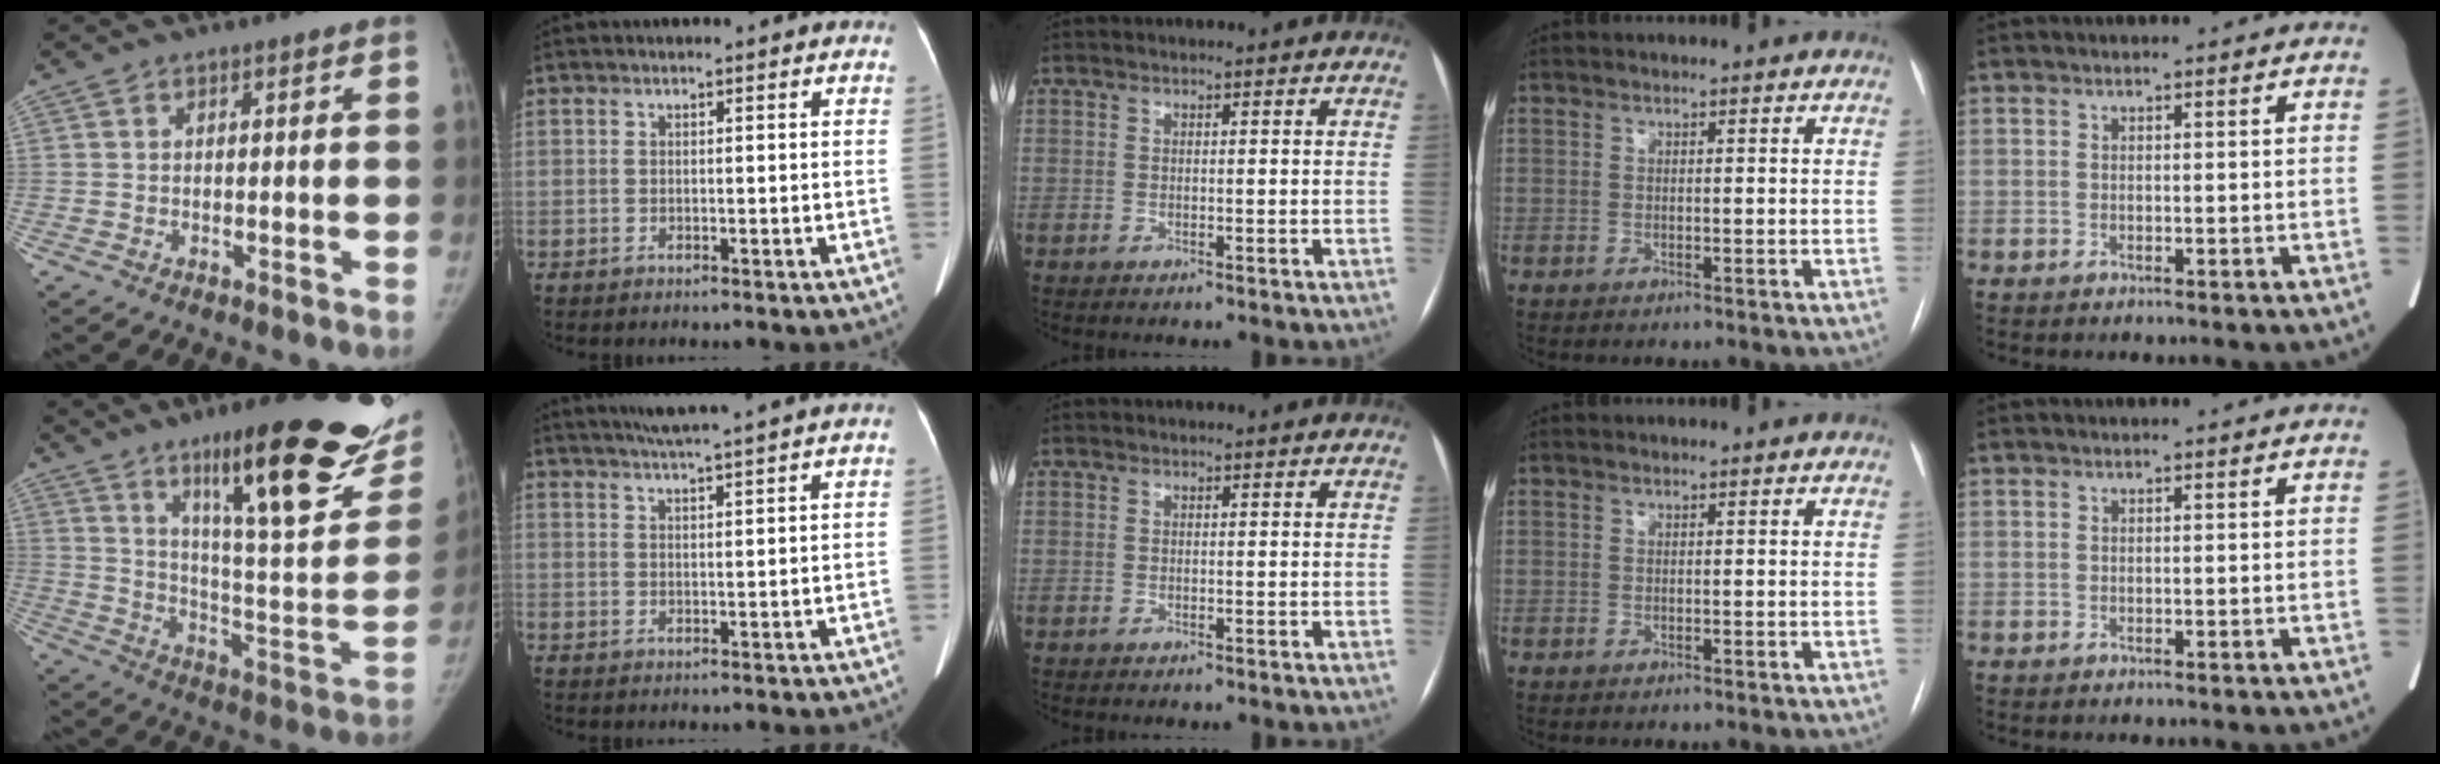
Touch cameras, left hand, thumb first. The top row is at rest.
{"thumb": {"total": 29.5, "force": [18.6, 6.3, 22.0], "torque": [-0.276, -0.089, 0.282]}, "index": {"total": 7.2, "force": [6.2, -1.3, 3.5], "torque": [-0.057, 0.016, 0.088]}}